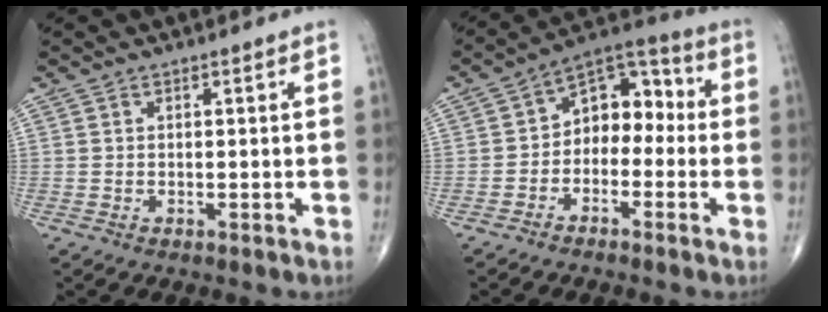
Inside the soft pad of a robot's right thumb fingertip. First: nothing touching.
{"total": 9.8, "force": [-1.2, 6.9, 6.9], "torque": [-0.063, 0.048, -0.040]}